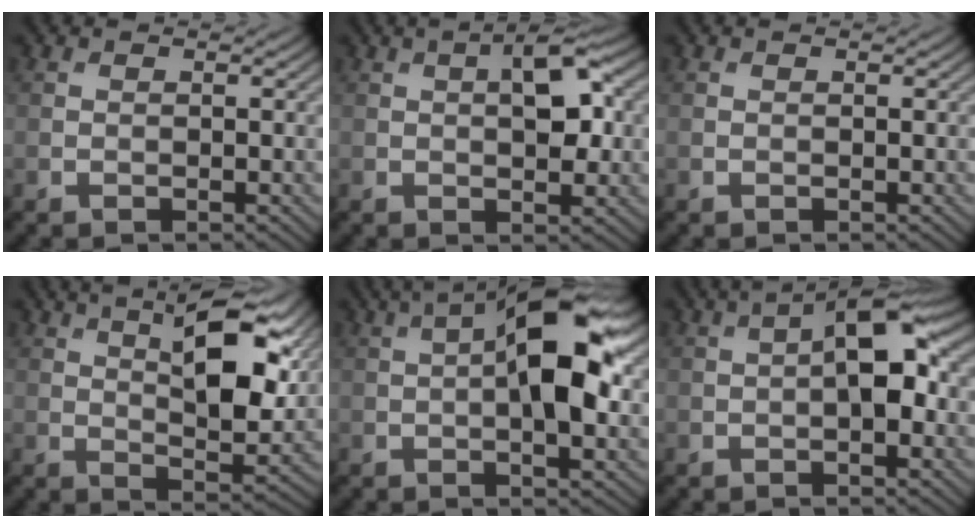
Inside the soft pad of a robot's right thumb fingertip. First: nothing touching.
{"total": 6.3, "force": [1.2, 2.6, 5.7], "torque": [-0.088, 0.008, 0.015]}
{"total": 0.0}
{"total": 11.9, "force": [4.7, 4.1, 10.2], "torque": [-0.165, -0.005, 0.073]}
{"total": 12.1, "force": [1.7, 4.3, 11.2], "torque": [-0.176, 0.012, 0.019]}
{"total": 8.3, "force": [0.8, 3.3, 7.5], "torque": [-0.121, 0.015, 0.005]}